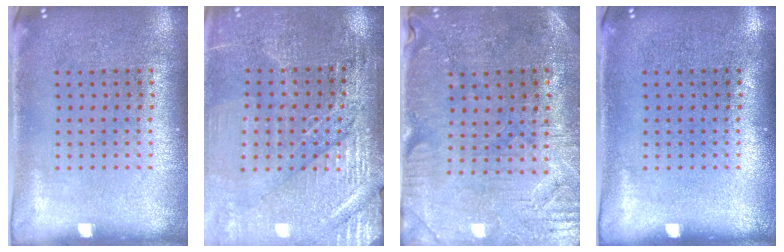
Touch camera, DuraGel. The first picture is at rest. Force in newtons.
{"total": 3.3, "press": 3.3, "slide": 0.0}
{"total": 0.8, "press": 0.6, "slide": 0.5}
{"total": 0.0}